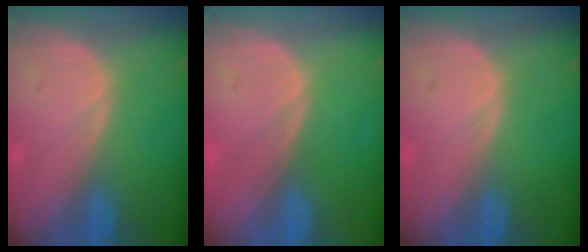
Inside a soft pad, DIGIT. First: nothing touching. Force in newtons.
{"total": 0.0}
{"total": 0.0}